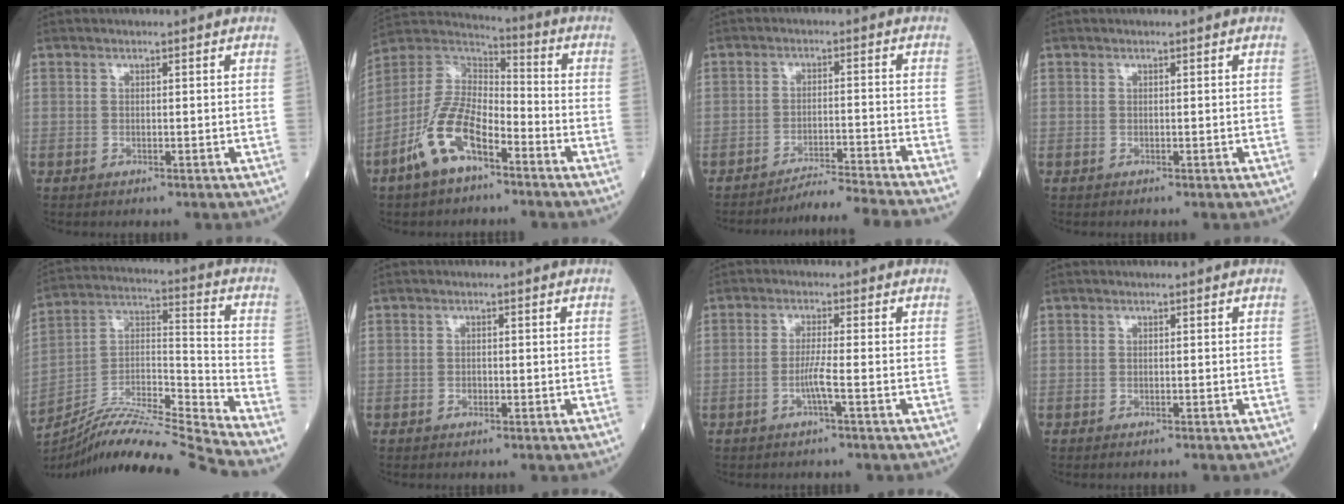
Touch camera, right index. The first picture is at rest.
{"total": 12.4, "force": [-6.7, 5.1, 9.1], "torque": [-0.197, 0.007, -0.131]}
{"total": 9.3, "force": [-8.5, -3.4, 1.6], "torque": [-0.009, -0.013, -0.135]}
{"total": 0.0}
{"total": 17.8, "force": [-16.5, -2.4, 6.3], "torque": [-0.113, 0.022, -0.292]}
{"total": 0.9, "force": [-0.4, 0.6, 0.5], "torque": [-0.008, 0.001, -0.007]}
{"total": 3.0, "force": [-1.2, -0.6, 2.7], "torque": [-0.055, -0.004, -0.028]}
{"total": 1.0, "force": [-0.9, 0.0, 0.4], "torque": [-0.005, 0.000, -0.012]}